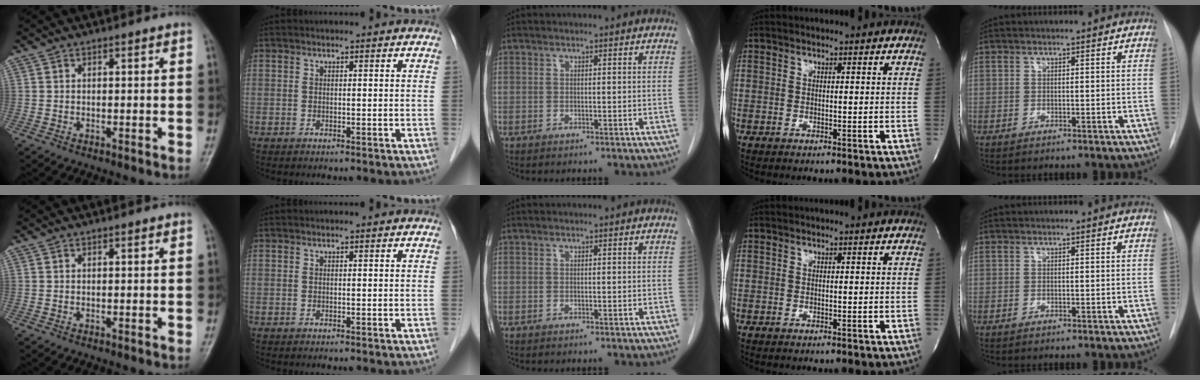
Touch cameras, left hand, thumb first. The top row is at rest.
{}